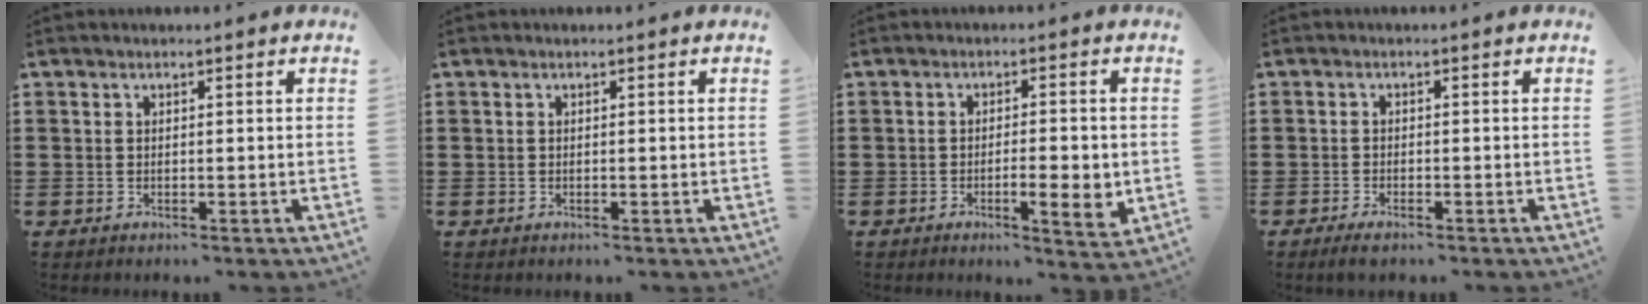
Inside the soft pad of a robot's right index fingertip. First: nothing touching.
{"total": 0.0}
{"total": 5.9, "force": [-1.2, 1.3, 5.7], "torque": [-0.077, -0.009, -0.021]}
{"total": 1.6, "force": [-1.4, 0.3, 0.6], "torque": [-0.013, 0.001, -0.028]}